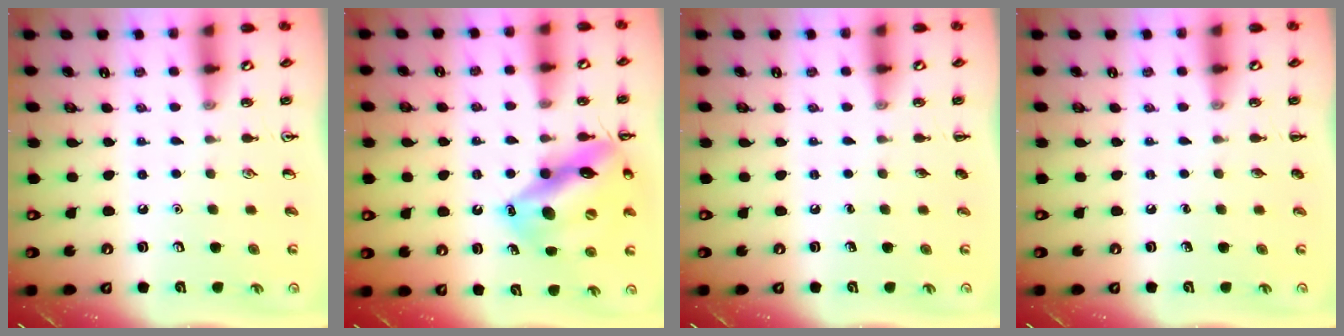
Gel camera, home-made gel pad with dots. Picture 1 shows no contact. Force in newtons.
{"total": 16.9, "press": 16.7, "slide": 3.0}
{"total": 0.0}
{"total": 0.0}